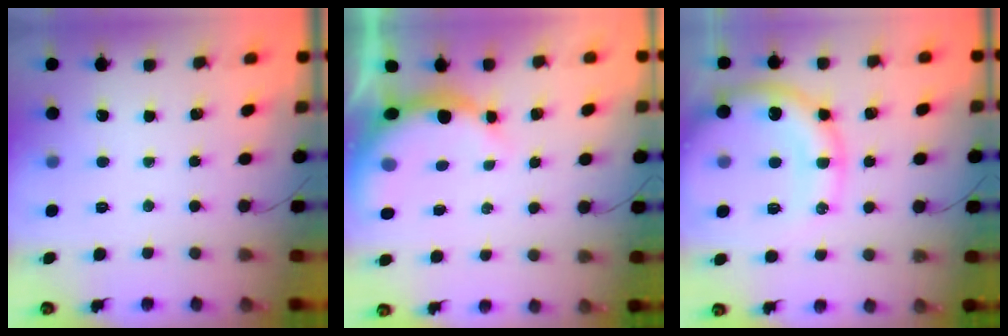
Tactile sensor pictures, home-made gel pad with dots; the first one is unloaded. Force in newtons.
{"total": 8.0, "press": 7.8, "slide": 1.4}
{"total": 17.0, "press": 16.9, "slide": 2.2}